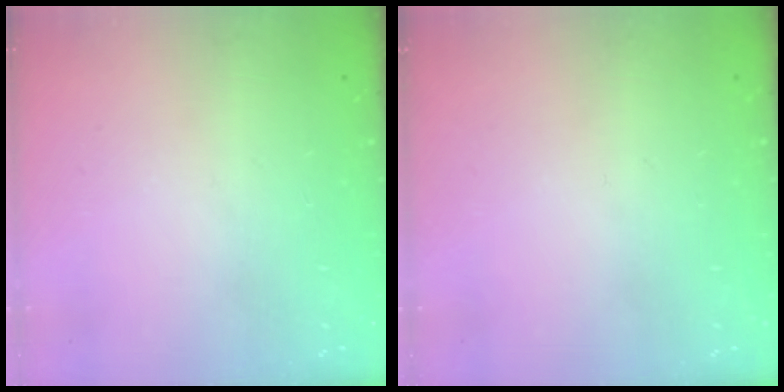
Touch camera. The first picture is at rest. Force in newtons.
{"total": 0.0}